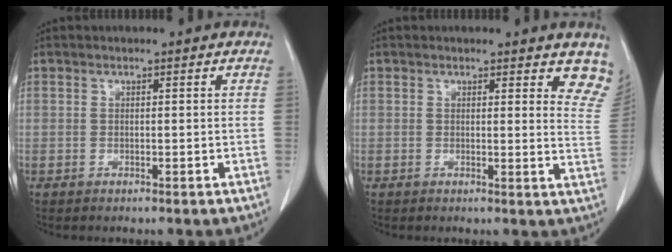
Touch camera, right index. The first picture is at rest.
{"total": 7.1, "force": [6.2, 1.8, 3.0], "torque": [-0.016, -0.027, 0.042]}